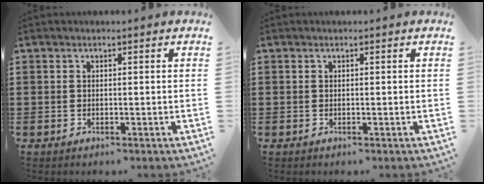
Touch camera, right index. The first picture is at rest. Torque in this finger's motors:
{"motor_torque": [0.00, 0.00, 0.00, 0.00]}